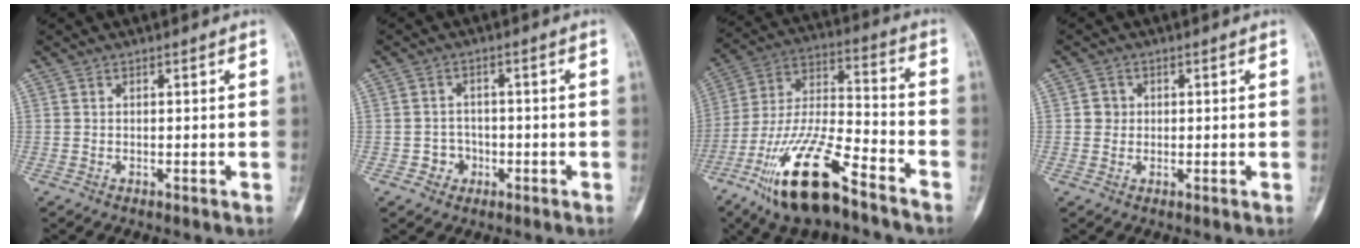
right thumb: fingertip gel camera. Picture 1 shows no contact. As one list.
[{"total": 3.5, "force": [-1.3, 3.2, 0.6], "torque": [0.013, 0.013, -0.024]}, {"total": 20.3, "force": [-12.5, 6.2, 14.8], "torque": [-0.302, 0.058, -0.229]}, {"total": 1.5, "force": [0.1, 1.5, 0.4], "torque": [0.001, 0.004, 0.000]}]